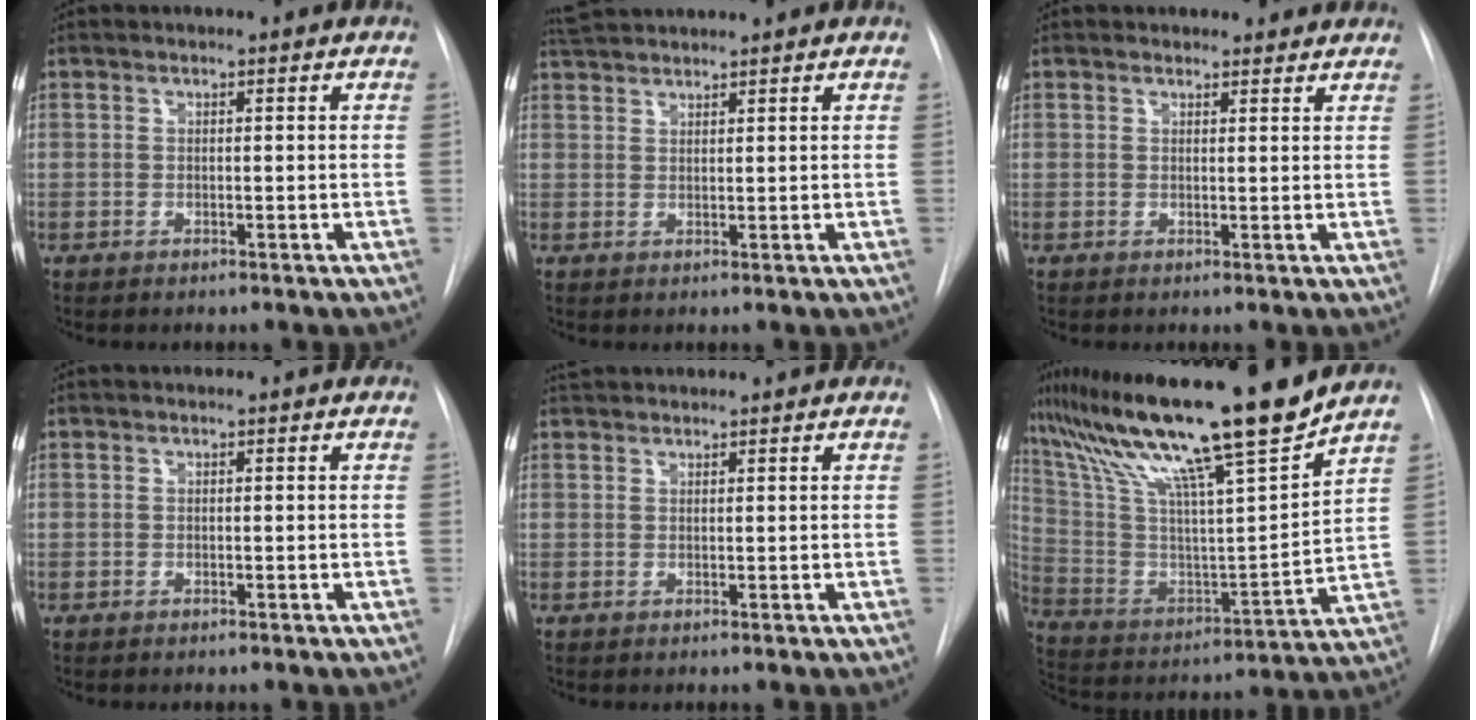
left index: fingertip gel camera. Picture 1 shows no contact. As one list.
[{"total": 4.9, "force": [4.7, 0.2, 1.2], "torque": [-0.027, 0.035, 0.089]}, {"total": 3.3, "force": [3.0, 1.2, 0.1], "torque": [0.002, 0.004, 0.028]}, {"total": 0.0}, {"total": 3.2, "force": [3.1, 0.5, 0.7], "torque": [-0.011, 0.034, 0.056]}, {"total": 23.4, "force": [18.1, 0.1, 14.9], "torque": [-0.269, -0.004, 0.314]}]